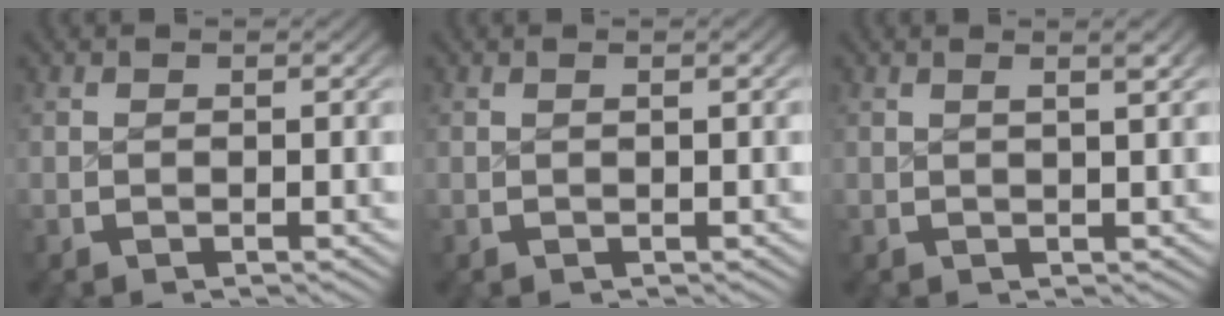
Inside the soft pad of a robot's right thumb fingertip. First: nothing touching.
{"total": 0.6, "force": [0.0, -0.1, 0.6], "torque": [-0.009, 0.003, 0.003]}
{"total": 1.7, "force": [0.8, 0.0, 1.6], "torque": [-0.021, 0.003, 0.014]}